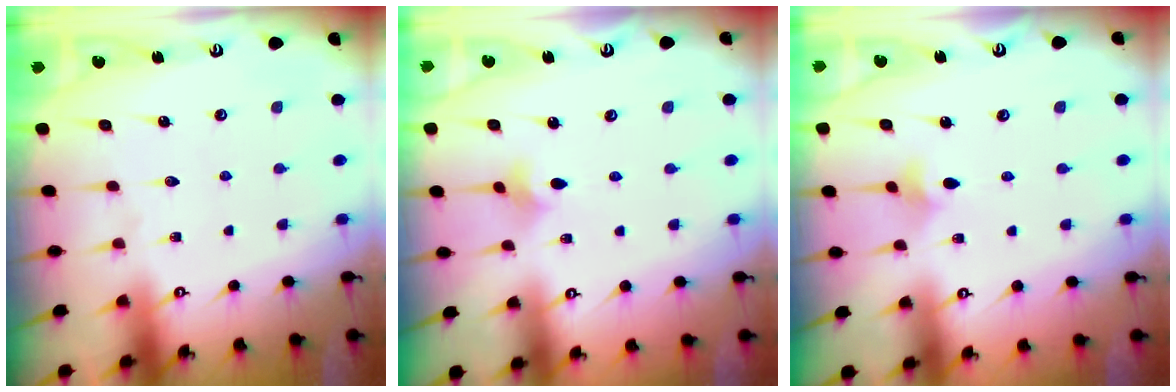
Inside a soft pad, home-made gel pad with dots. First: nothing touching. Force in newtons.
{"total": 2.1, "press": 2.0, "slide": 0.5}
{"total": 3.4, "press": 3.3, "slide": 0.8}